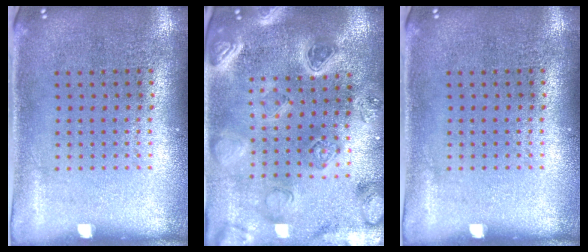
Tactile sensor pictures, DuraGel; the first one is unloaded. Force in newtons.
{"total": 2.7, "press": 2.6, "slide": 0.4}
{"total": 0.0}